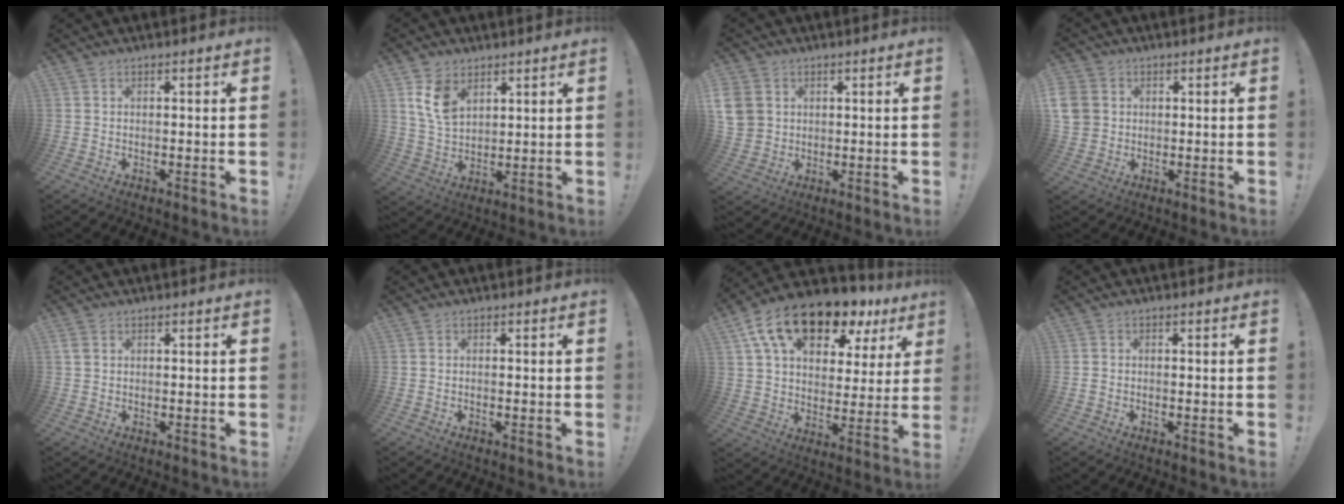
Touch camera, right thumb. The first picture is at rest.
{"total": 9.8, "force": [5.0, 6.4, 5.5], "torque": [-0.090, -0.017, 0.098]}
{"total": 6.8, "force": [1.6, 6.0, 2.9], "torque": [-0.074, 0.000, 0.035]}
{"total": 6.4, "force": [0.9, 5.7, 2.7], "torque": [-0.069, 0.003, 0.020]}
{"total": 1.9, "force": [0.7, 1.4, 1.1], "torque": [-0.017, 0.003, 0.014]}
{"total": 0.5, "force": [-0.5, 0.0, 0.1], "torque": [-0.013, 0.003, -0.006]}
{"total": 18.4, "force": [12.0, 8.8, 10.9], "torque": [-0.177, -0.072, 0.209]}
{"total": 1.1, "force": [-0.7, 0.7, 0.5], "torque": [-0.020, 0.007, -0.008]}